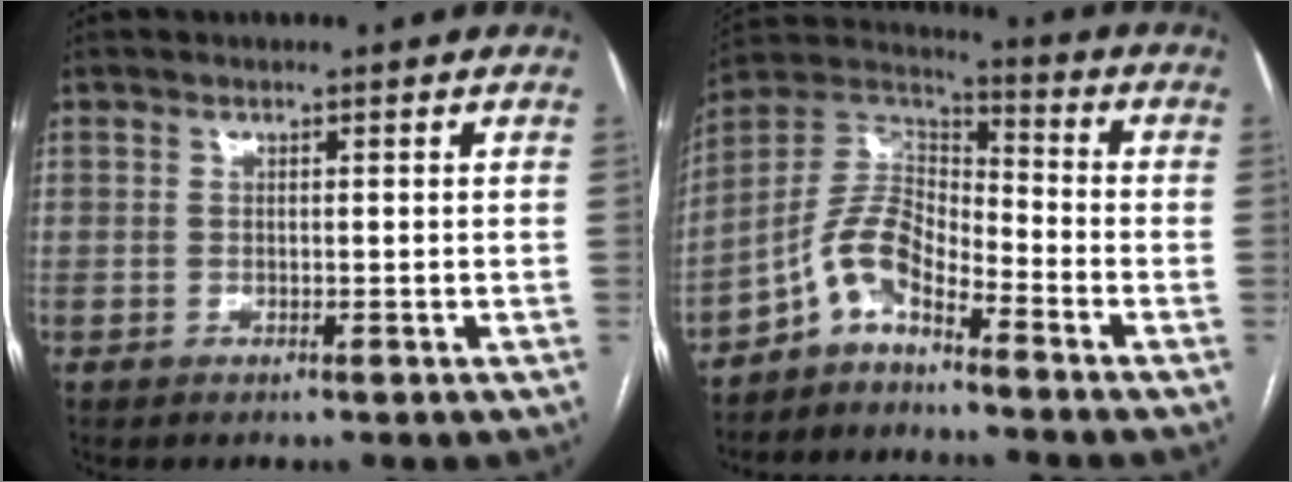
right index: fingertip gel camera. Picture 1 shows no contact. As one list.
[{"total": 8.2, "force": [-5.4, 2.9, 5.4], "torque": [-0.118, 0.027, -0.111]}]